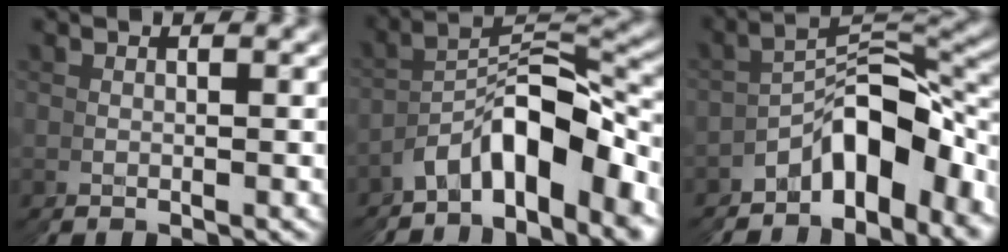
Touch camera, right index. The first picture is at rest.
{"total": 8.2, "force": [-3.4, 4.2, 6.1], "torque": [-0.101, -0.016, -0.044]}
{"total": 7.8, "force": [-4.8, 3.6, 4.9], "torque": [-0.057, -0.005, -0.067]}